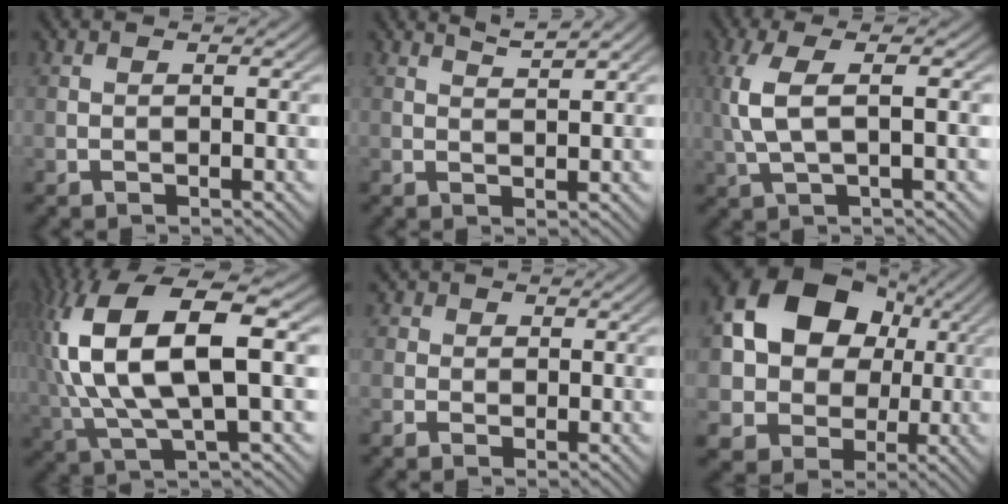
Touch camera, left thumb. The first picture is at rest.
{"total": 2.4, "force": [2.0, 0.2, 1.3], "torque": [-0.023, -0.002, 0.039]}
{"total": 5.3, "force": [0.6, 1.6, 5.0], "torque": [-0.127, 0.007, 0.010]}
{"total": 14.7, "force": [2.4, 5.3, 13.5], "torque": [-0.300, 0.012, 0.048]}
{"total": 2.1, "force": [-0.3, 2.1, 0.4], "torque": [-0.012, 0.004, -0.010]}
{"total": 13.9, "force": [2.2, 11.4, 7.7], "torque": [-0.163, 0.011, 0.023]}